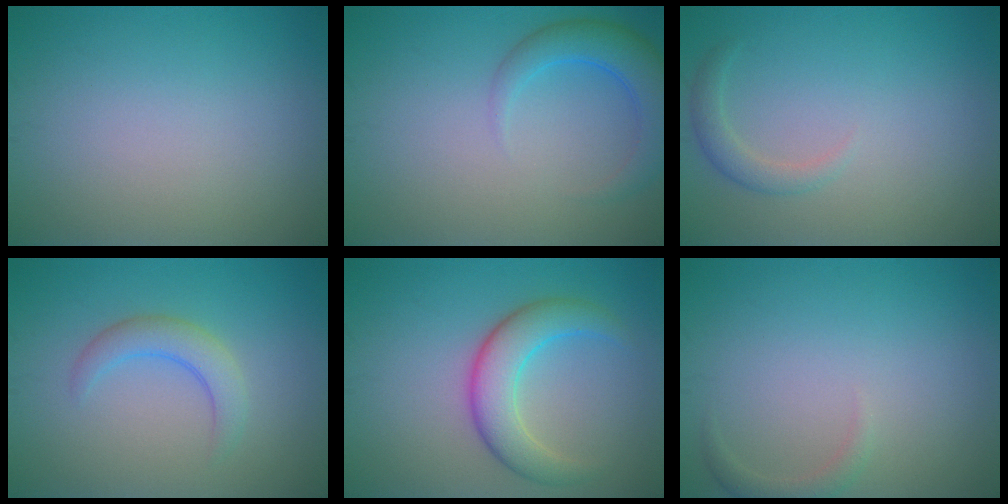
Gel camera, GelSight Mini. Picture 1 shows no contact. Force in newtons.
{"total": 4.1, "press": 4.1, "slide": 0.2}
{"total": 1.5, "press": 1.5, "slide": 0.1}
{"total": 2.8, "press": 2.8, "slide": 0.2}
{"total": 4.9, "press": 4.9, "slide": 0.4}
{"total": 1.3, "press": 1.2, "slide": 0.2}